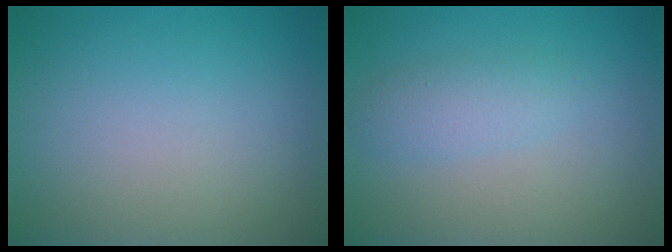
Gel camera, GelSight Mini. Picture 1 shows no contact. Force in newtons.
{"total": 2.0, "press": 2.0, "slide": 0.1}